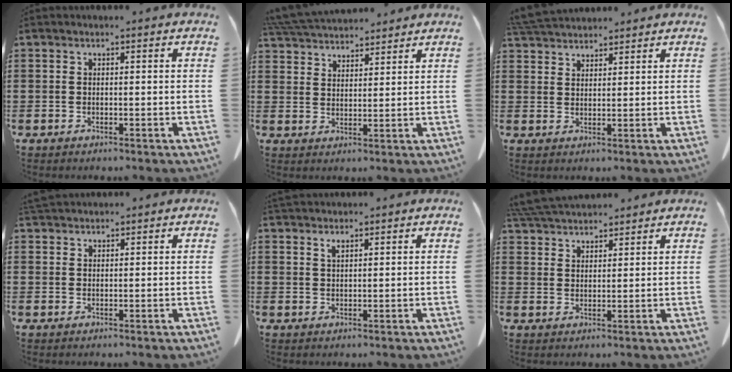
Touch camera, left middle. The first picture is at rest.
{"total": 5.7, "force": [5.5, 1.0, 1.1], "torque": [-0.039, -0.017, 0.103]}
{"total": 4.2, "force": [4.1, 0.6, 0.9], "torque": [-0.029, -0.007, 0.079]}
{"total": 1.9, "force": [1.9, 0.4, 0.3], "torque": [-0.011, 0.004, 0.037]}
{"total": 1.6, "force": [1.4, 0.3, 0.7], "torque": [-0.018, 0.000, 0.027]}
{"total": 5.3, "force": [5.1, 0.8, 1.1], "torque": [-0.038, -0.012, 0.097]}